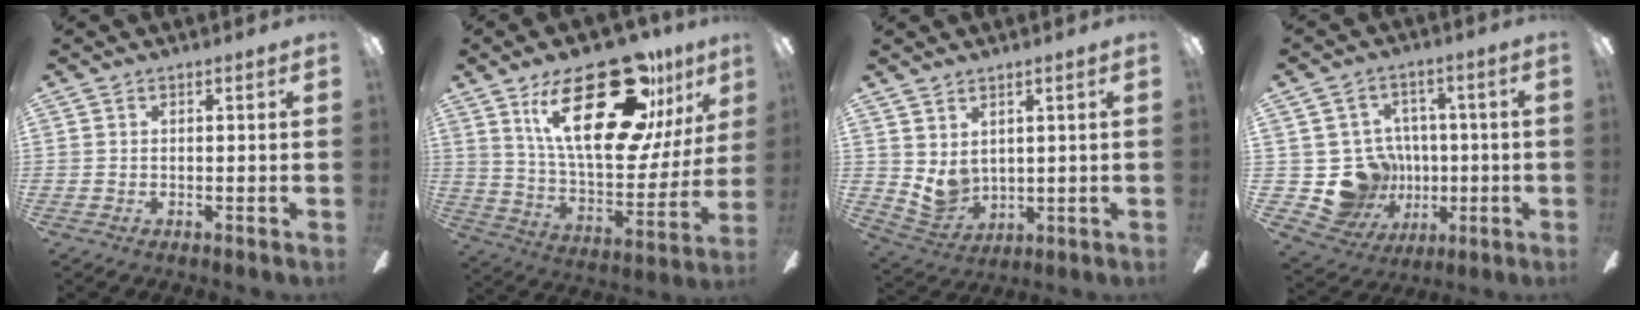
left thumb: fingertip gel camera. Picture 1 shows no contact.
{"total": 31.7, "force": [17.8, 12.5, 23.0], "torque": [-0.372, -0.098, 0.297]}
{"total": 5.6, "force": [3.1, 4.0, 2.2], "torque": [-0.062, -0.023, 0.063]}
{"total": 13.8, "force": [-2.1, 13.1, 3.6], "torque": [-0.102, 0.011, -0.010]}